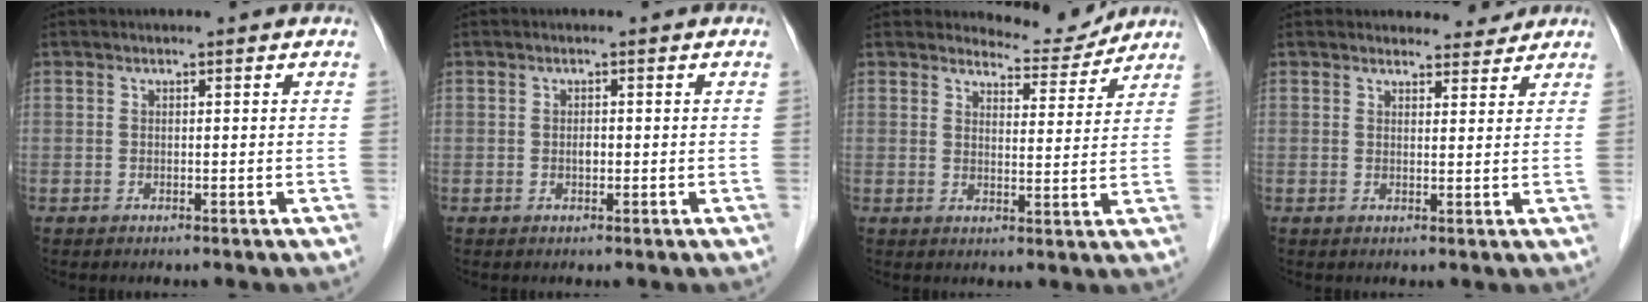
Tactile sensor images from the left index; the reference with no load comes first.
{"total": 0.9, "force": [-0.1, 0.5, 0.7], "torque": [-0.013, 0.001, -0.003]}
{"total": 5.1, "force": [5.1, 0.8, -0.6], "torque": [0.001, -0.014, 0.067]}
{"total": 3.1, "force": [3.0, 0.8, -0.2], "torque": [0.002, -0.004, 0.036]}